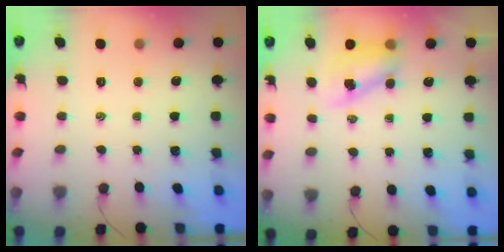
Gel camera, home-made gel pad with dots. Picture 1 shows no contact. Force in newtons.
{"total": 8.1, "press": 8.0, "slide": 1.3}